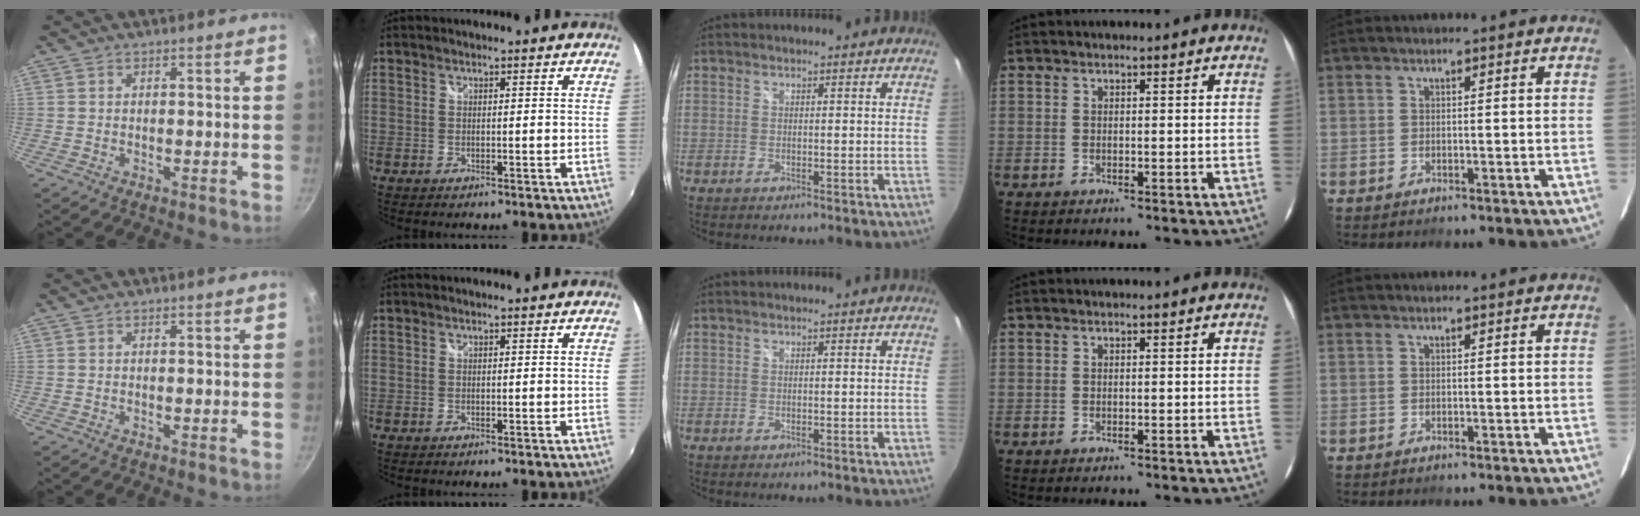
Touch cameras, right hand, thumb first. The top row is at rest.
{}